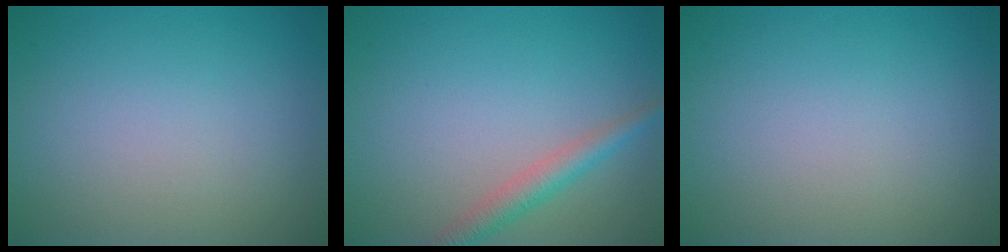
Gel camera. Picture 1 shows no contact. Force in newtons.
{"total": 2.5, "press": 2.5, "slide": 0.0}
{"total": 0.0}